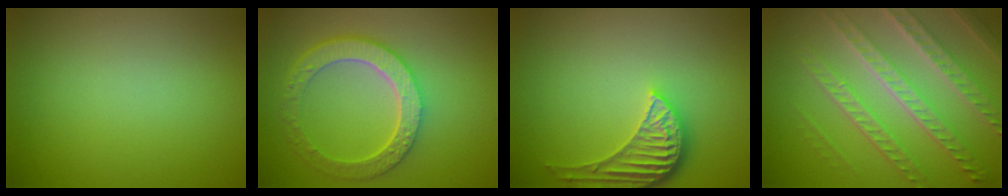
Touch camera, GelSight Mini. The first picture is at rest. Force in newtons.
{"total": 6.1, "press": 4.6, "slide": 4.0}
{"total": 4.3, "press": 3.5, "slide": 2.6}
{"total": 7.7, "press": 5.6, "slide": 5.3}